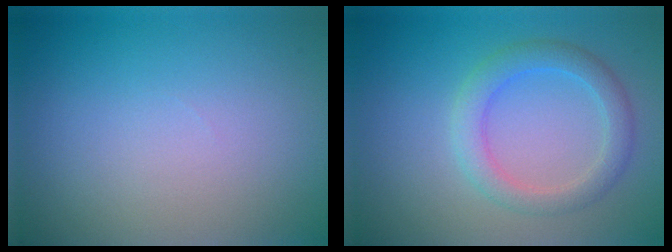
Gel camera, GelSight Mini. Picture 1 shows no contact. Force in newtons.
{"total": 3.2, "press": 3.2, "slide": 0.4}